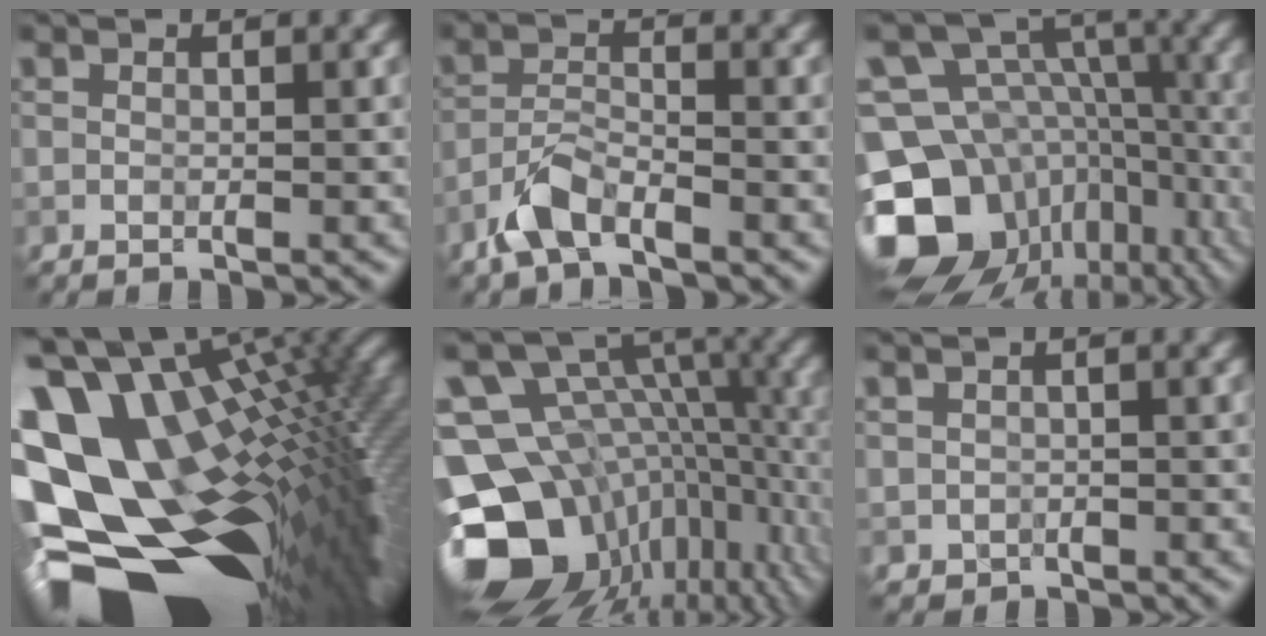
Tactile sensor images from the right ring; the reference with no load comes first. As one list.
[{"total": 3.9, "force": [-2.8, 1.4, 2.2], "torque": [-0.040, 0.001, -0.065]}, {"total": 15.1, "force": [-4.6, 11.8, 8.2], "torque": [-0.178, 0.015, -0.056]}, {"total": 18.1, "force": [0.5, 10.8, 14.5], "torque": [-0.278, -0.044, 0.045]}, {"total": 16.0, "force": [-3.3, 11.6, 10.5], "torque": [-0.190, -0.005, -0.038]}, {"total": 0.9, "force": [0.4, 0.8, 0.3], "torque": [-0.003, -0.005, 0.008]}]